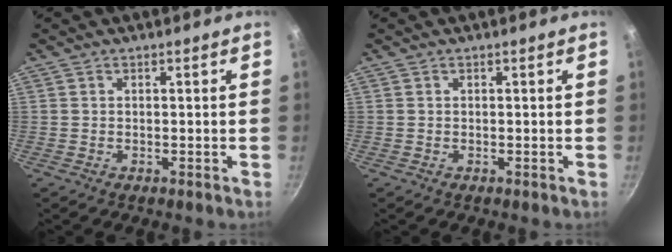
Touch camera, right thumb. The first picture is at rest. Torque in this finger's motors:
{"motor_torque": [0.01, 0.00, 0.03, -0.02, 0.00]}